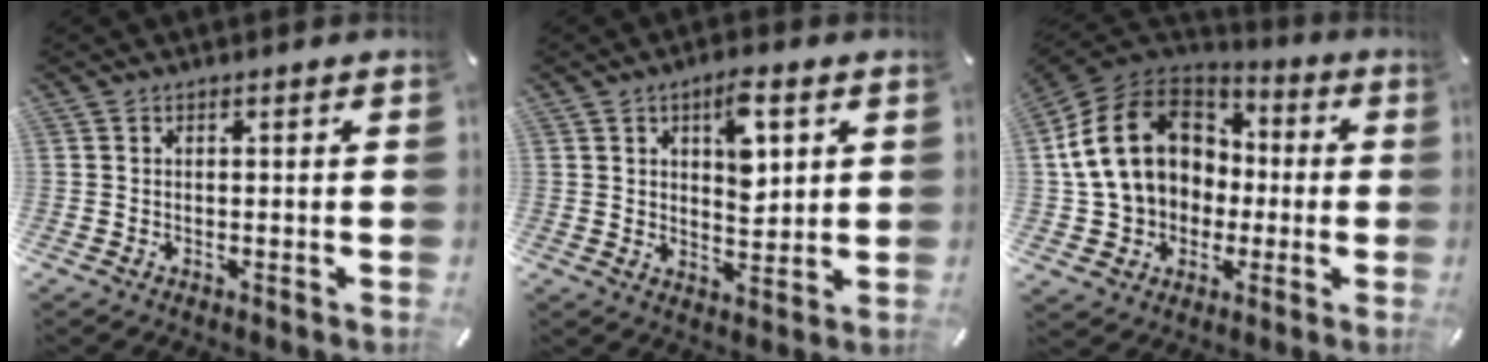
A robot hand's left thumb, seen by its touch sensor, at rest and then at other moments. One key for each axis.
{"total": 8.6, "fx": 3.6, "fy": 4.7, "fz": 6.3, "tx": -0.076, "ty": -0.016, "tz": 0.054}
{"total": 19.7, "fx": 1.3, "fy": 16.4, "fz": 10.9, "tx": -0.224, "ty": 0.024, "tz": 0.031}